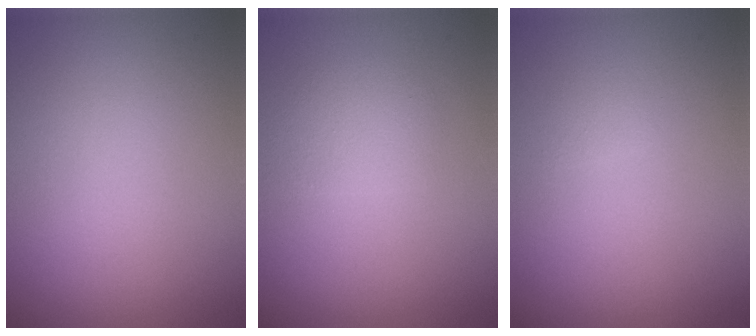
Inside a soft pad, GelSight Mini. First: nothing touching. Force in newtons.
{"total": 2.9, "press": 2.9, "slide": 0.2}
{"total": 0.6, "press": 0.6, "slide": 0.1}